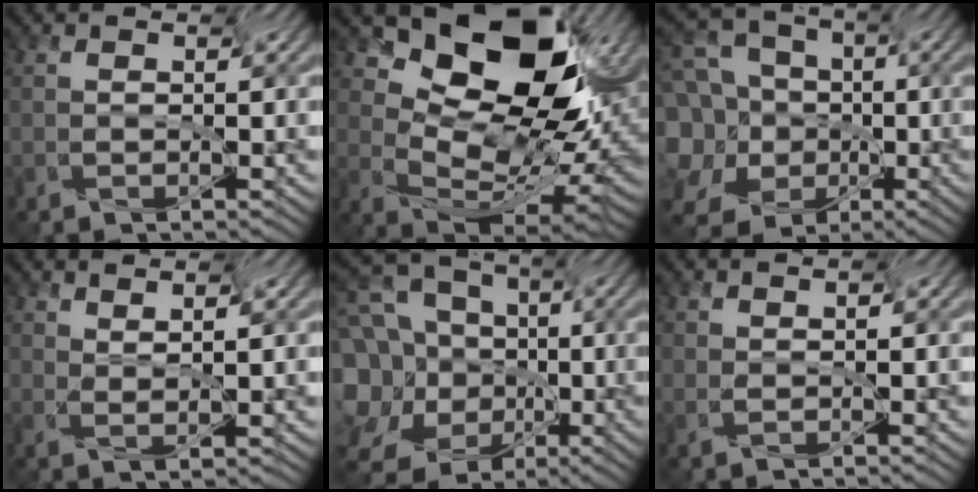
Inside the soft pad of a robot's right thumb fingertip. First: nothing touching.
{"total": 12.6, "force": [2.0, 7.4, 10.0], "torque": [-0.149, 0.008, 0.048]}
{"total": 10.6, "force": [0.4, 8.9, 5.8], "torque": [-0.195, 0.029, 0.018]}
{"total": 2.9, "force": [2.6, -0.3, 1.4], "torque": [-0.029, -0.010, 0.045]}
{"total": 14.2, "force": [-1.4, 11.2, 8.6], "torque": [-0.248, 0.026, 0.014]}
{"total": 0.7, "force": [0.6, -0.2, 0.2], "torque": [0.003, -0.005, 0.013]}